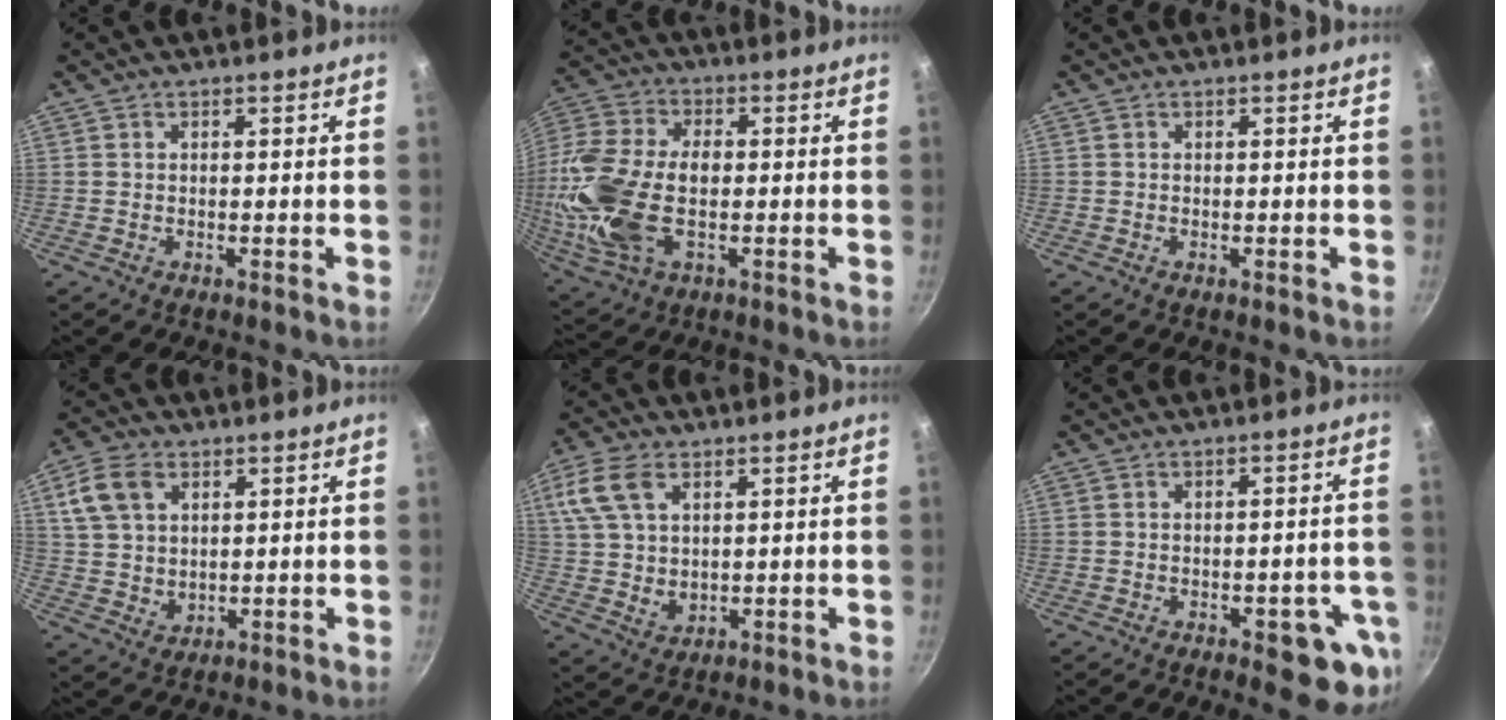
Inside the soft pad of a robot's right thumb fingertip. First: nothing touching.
{"total": 19.6, "force": [-1.5, 11.5, 15.8], "torque": [-0.335, 0.017, -0.033]}
{"total": 0.0}
{"total": 9.5, "force": [3.9, 6.4, 5.8], "torque": [-0.103, -0.008, 0.076]}
{"total": 10.6, "force": [4.2, 6.5, 7.3], "torque": [-0.138, -0.004, 0.083]}
{"total": 9.4, "force": [-3.6, 4.0, 7.8], "torque": [-0.056, 0.010, -0.040]}